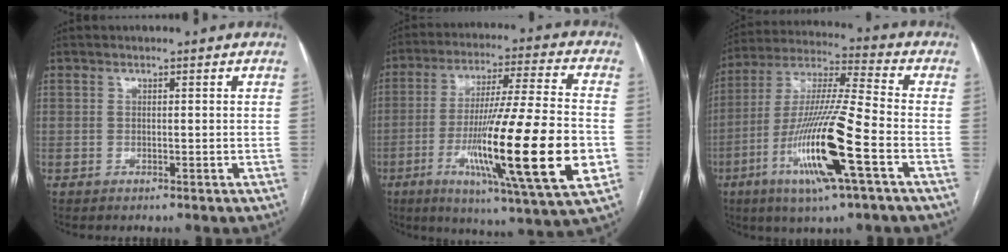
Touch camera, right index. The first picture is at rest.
{"total": 23.7, "force": [-5.9, 0.6, 23.0], "torque": [-0.371, -0.030, -0.100]}
{"total": 17.8, "force": [-6.6, 0.4, 16.5], "torque": [-0.335, -0.019, -0.125]}